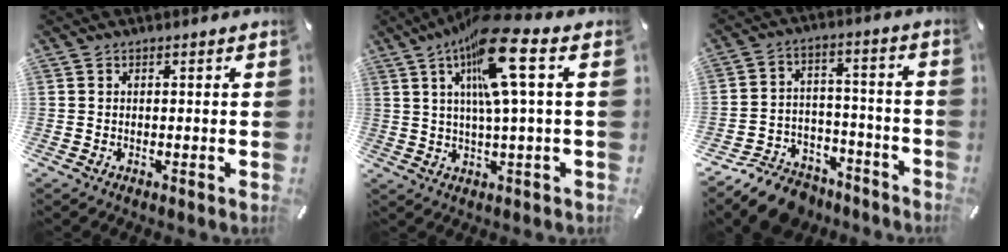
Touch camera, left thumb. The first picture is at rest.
{"total": 14.9, "force": [5.7, 1.5, 13.7], "torque": [-0.244, -0.019, 0.085]}
{"total": 11.6, "force": [-9.7, 5.6, 3.2], "torque": [-0.036, 0.073, -0.175]}